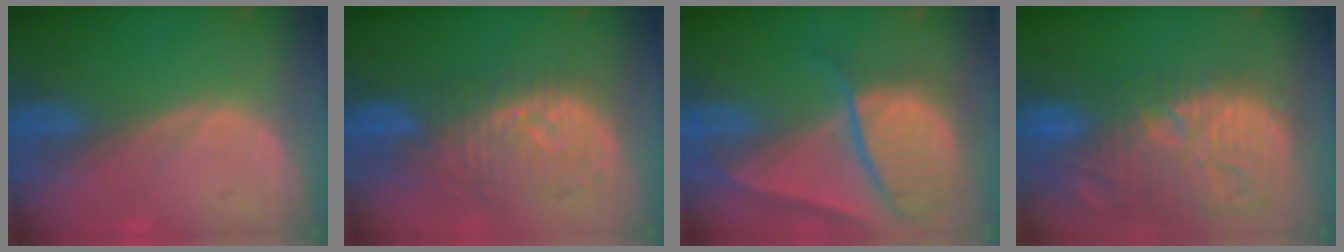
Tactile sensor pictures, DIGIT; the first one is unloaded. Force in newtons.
{"total": 9.4, "press": 8.9, "slide": 3.2}
{"total": 10.4, "press": 8.8, "slide": 5.6}
{"total": 15.5, "press": 13.5, "slide": 7.6}